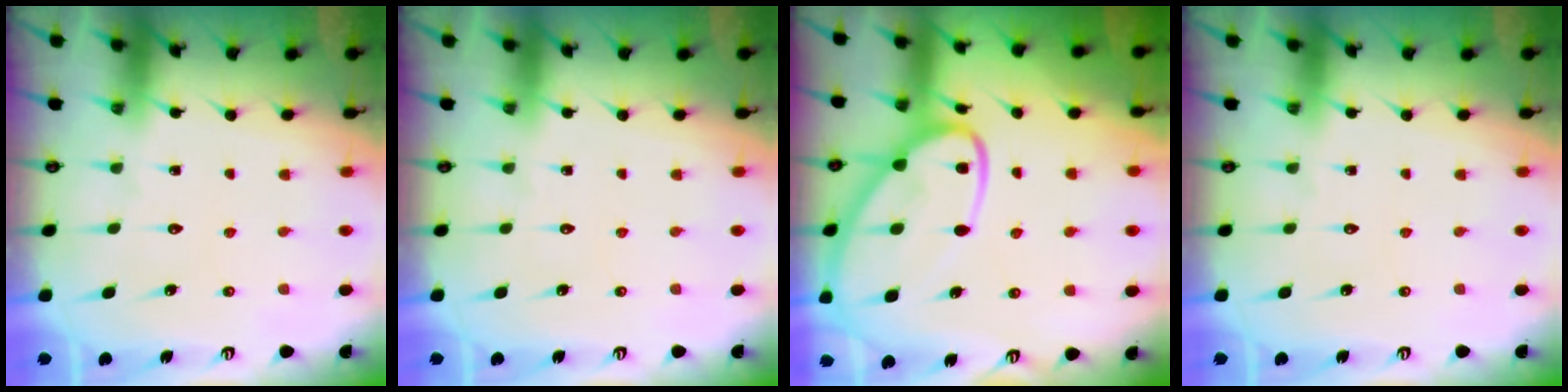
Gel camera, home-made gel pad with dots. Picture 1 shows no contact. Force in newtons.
{"total": 0.0}
{"total": 14.4, "press": 14.3, "slide": 1.3}
{"total": 0.0}